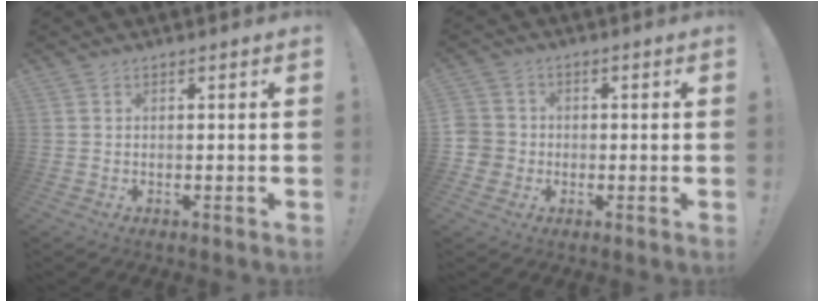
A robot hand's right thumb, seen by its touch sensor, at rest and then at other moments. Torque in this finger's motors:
{"motor_torque": [0.29, 0.16, 0.08, -0.60, -0.01]}